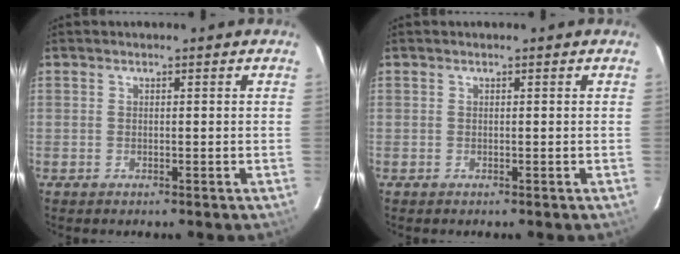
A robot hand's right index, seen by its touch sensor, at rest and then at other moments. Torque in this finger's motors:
{"motor_torque": [0.00, 0.00, 0.00, 0.00]}